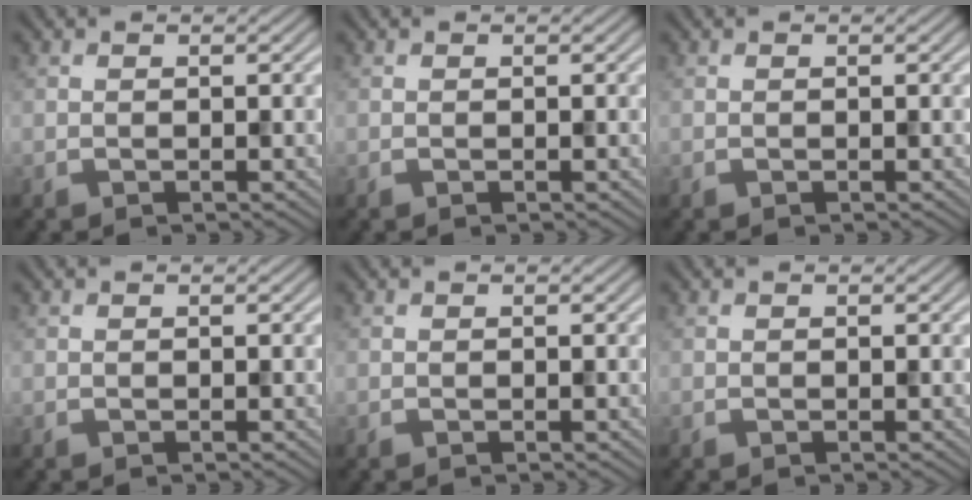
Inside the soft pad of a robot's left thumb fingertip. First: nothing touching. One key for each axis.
{"total": 0.0}
{"total": 0.0}
{"total": 0.0}
{"total": 0.0}
{"total": 0.0}